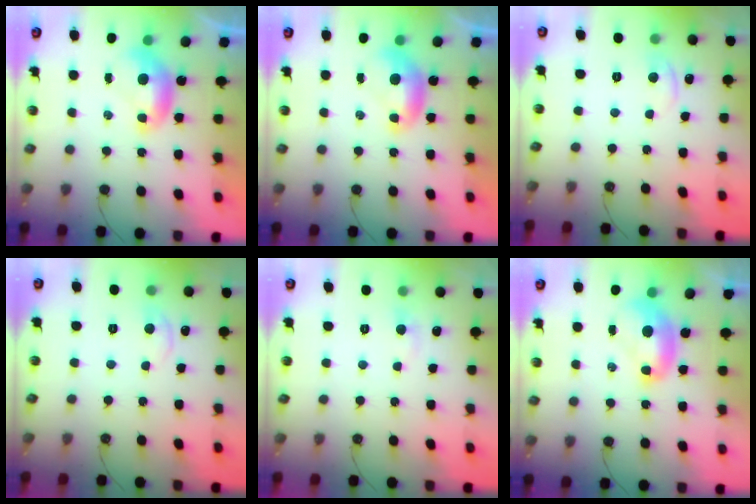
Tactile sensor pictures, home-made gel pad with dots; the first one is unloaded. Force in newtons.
{"total": 0.0}
{"total": 0.9, "press": 0.7, "slide": 0.5}
{"total": 0.5, "press": 0.2, "slide": 0.5}
{"total": 0.6, "press": 0.1, "slide": 0.6}
{"total": 2.0, "press": 2.0, "slide": 0.0}